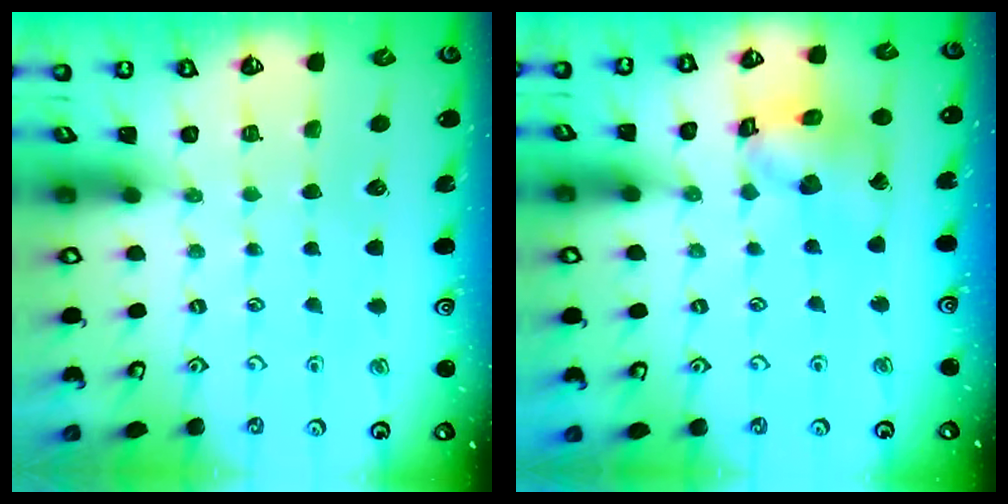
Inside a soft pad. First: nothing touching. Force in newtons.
{"total": 13.4, "press": 13.3, "slide": 1.8}